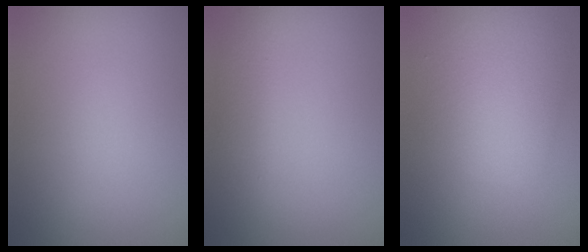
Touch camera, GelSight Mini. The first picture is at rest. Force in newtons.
{"total": 1.7, "press": 1.7, "slide": 0.1}
{"total": 4.0, "press": 4.0, "slide": 0.2}